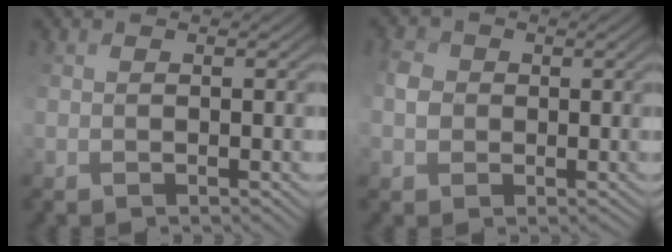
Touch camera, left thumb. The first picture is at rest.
{"total": 3.0, "force": [-0.1, 2.9, 0.5], "torque": [-0.025, 0.006, -0.010]}